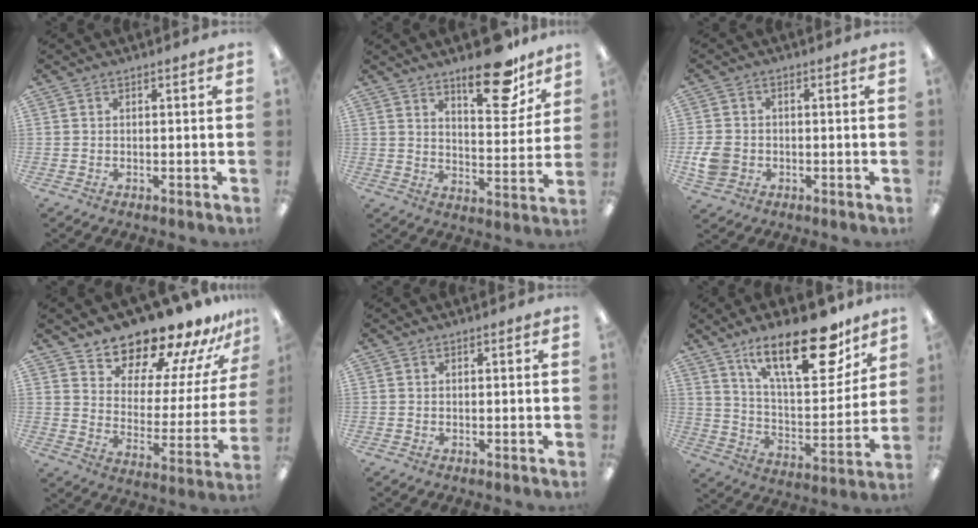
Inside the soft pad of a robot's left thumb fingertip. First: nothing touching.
{"total": 15.4, "force": [11.2, 5.6, 8.9], "torque": [-0.107, -0.074, 0.184]}
{"total": 5.8, "force": [-1.3, 4.9, 2.9], "torque": [-0.059, 0.005, -0.023]}
{"total": 16.0, "force": [14.9, 4.4, 4.0], "torque": [-0.062, -0.130, 0.251]}
{"total": 0.0}
{"total": 24.9, "force": [15.6, 9.5, 16.8], "torque": [-0.248, -0.089, 0.256]}